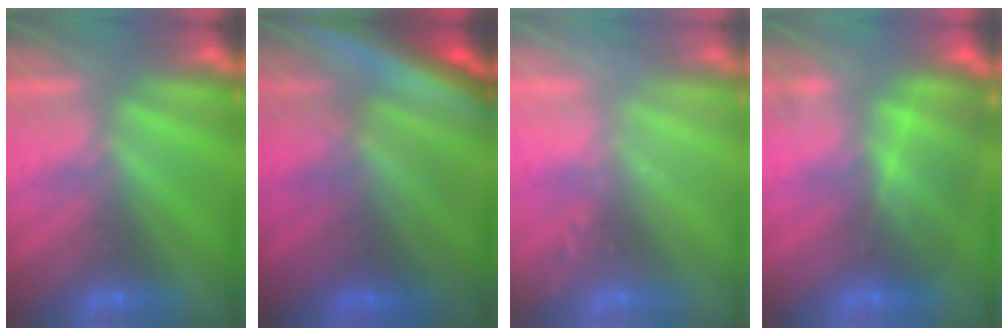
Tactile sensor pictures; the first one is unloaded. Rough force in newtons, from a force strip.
{"total": 7.0}
{"total": 2.4}
{"total": 4.3}